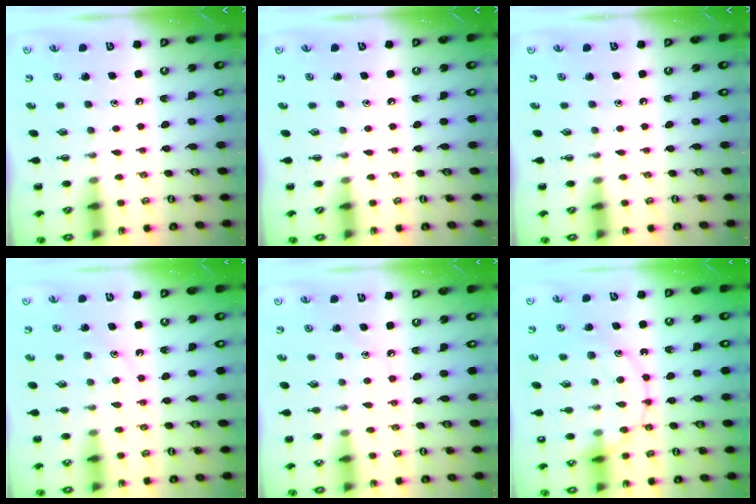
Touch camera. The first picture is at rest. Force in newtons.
{"total": 0.0}
{"total": 0.0}
{"total": 10.6, "press": 10.5, "slide": 1.2}
{"total": 7.9, "press": 7.6, "slide": 2.0}
{"total": 15.9, "press": 15.9, "slide": 1.2}